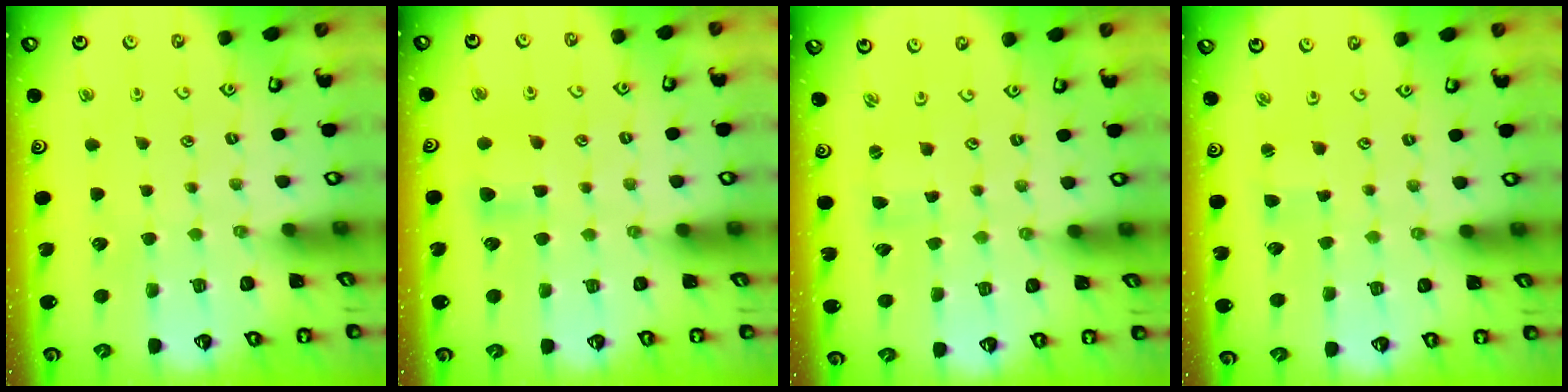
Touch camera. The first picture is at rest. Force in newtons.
{"total": 4.9, "press": 4.9, "slide": 0.6}
{"total": 1.0, "press": 1.0, "slide": 0.1}
{"total": 1.8, "press": 1.8, "slide": 0.3}